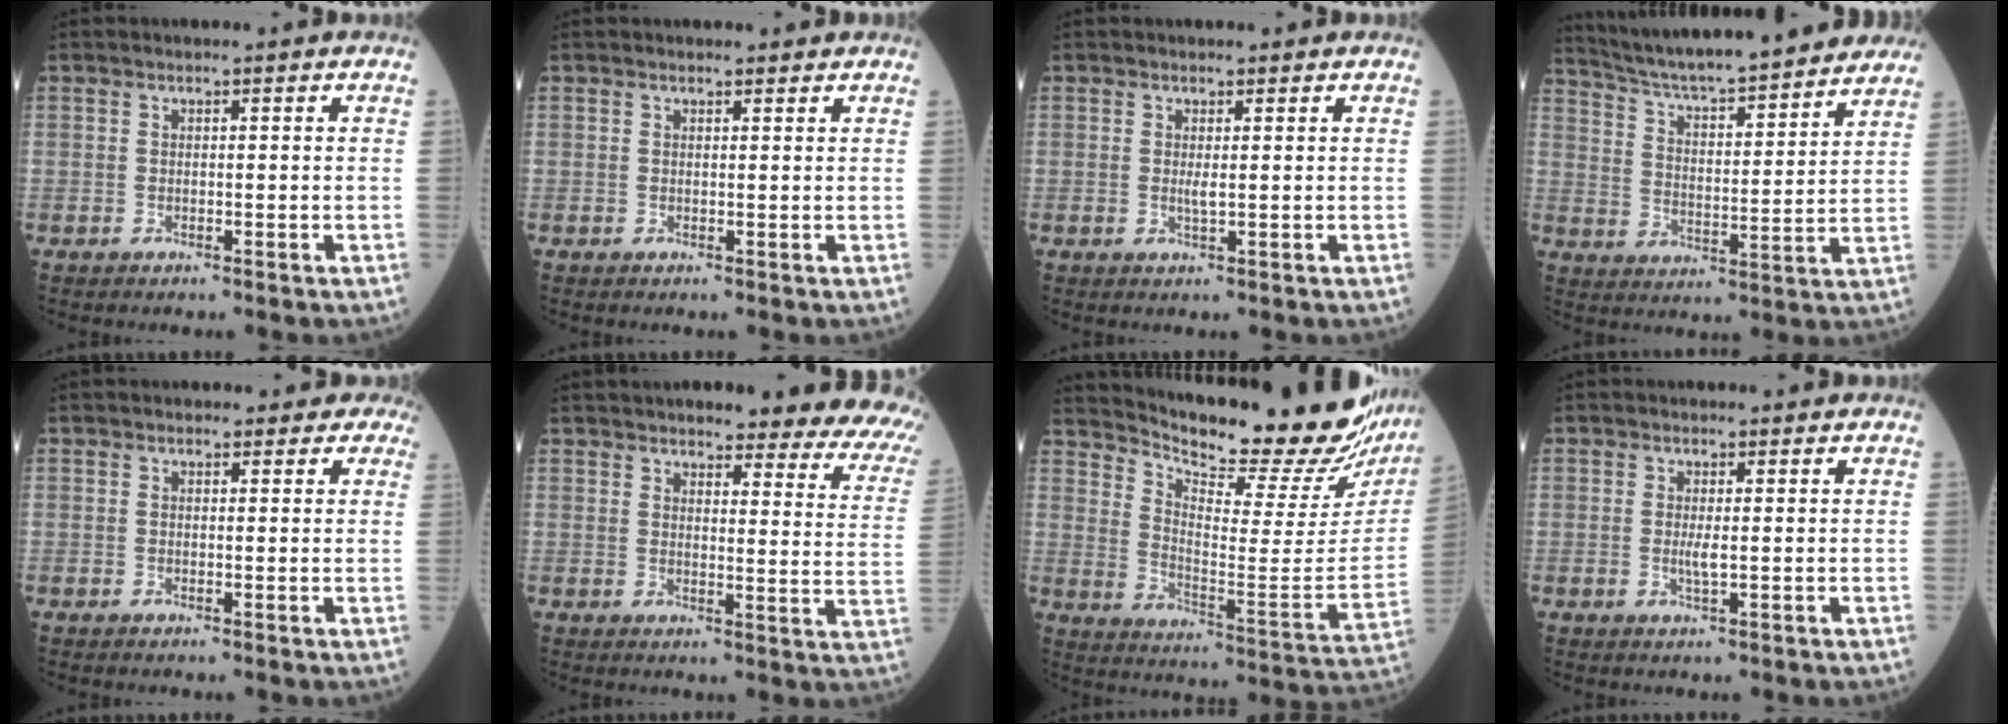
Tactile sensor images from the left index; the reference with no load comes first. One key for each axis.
{"total": 1.2, "fx": 1.0, "fy": 0.4, "fz": 0.3, "tx": -0.009, "ty": 0.000, "tz": 0.010}
{"total": 1.0, "fx": 0.0, "fy": 0.2, "fz": 1.0, "tx": -0.026, "ty": -0.007, "tz": -0.001}
{"total": 22.6, "fx": 20.2, "fy": 2.2, "fz": 9.8, "tx": -0.160, "ty": 0.000, "tz": 0.289}
{"total": 3.8, "fx": 3.2, "fy": 2.0, "fz": 0.4, "tx": 0.020, "ty": -0.014, "tz": 0.011}
{"total": 19.6, "fx": 17.5, "fy": 2.8, "fz": 8.4, "tx": -0.083, "ty": -0.064, "tz": 0.178}
{"total": 25.6, "fx": 23.6, "fy": 3.6, "fz": 9.3, "tx": -0.157, "ty": -0.108, "tz": 0.305}
{"total": 1.5, "fx": -0.3, "fy": 0.2, "fz": 1.5, "tx": -0.036, "ty": -0.007, "tz": -0.004}